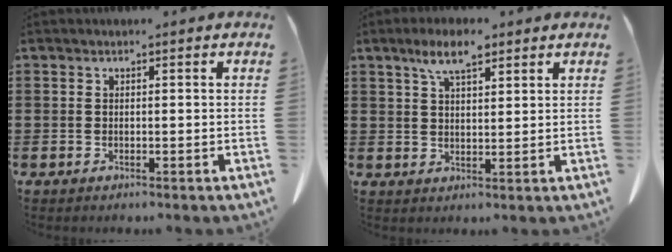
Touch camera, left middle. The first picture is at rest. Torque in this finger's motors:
{"motor_torque": [1.36, 0.78, 0.41, 0.07]}